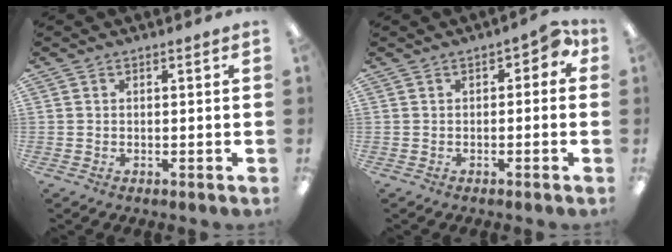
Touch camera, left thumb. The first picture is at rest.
{"total": 3.5, "force": [0.0, 2.2, 2.8], "torque": [-0.035, 0.006, -0.004]}